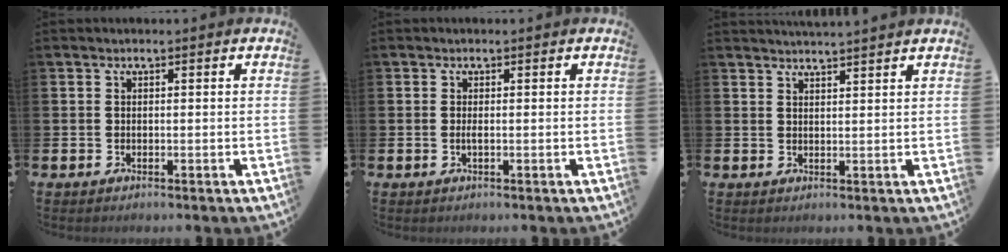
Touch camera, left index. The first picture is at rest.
{"total": 0.6, "force": [-0.1, 0.1, 0.6], "torque": [-0.014, 0.000, -0.001]}
{"total": 2.4, "force": [2.4, -0.4, -0.1], "torque": [0.004, -0.014, 0.043]}